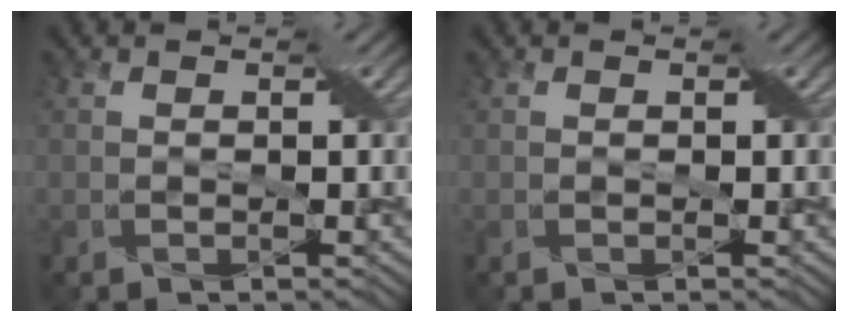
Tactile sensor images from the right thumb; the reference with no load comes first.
{"total": 0.0}